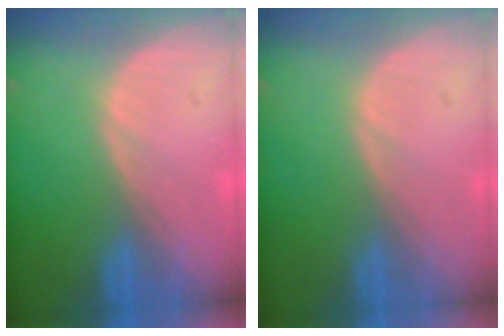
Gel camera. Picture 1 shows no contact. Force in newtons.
{"total": 0.0}